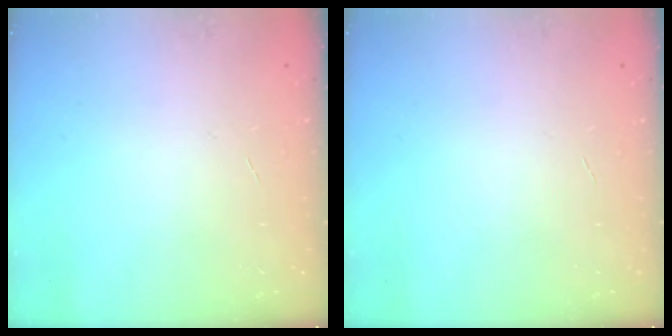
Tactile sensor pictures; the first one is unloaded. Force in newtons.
{"total": 0.0}